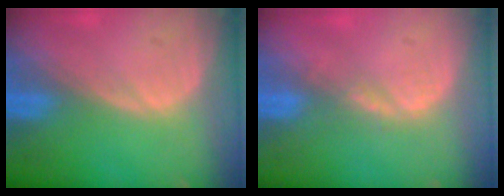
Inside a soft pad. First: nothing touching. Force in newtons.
{"total": 2.3, "press": 1.8, "slide": 1.5}